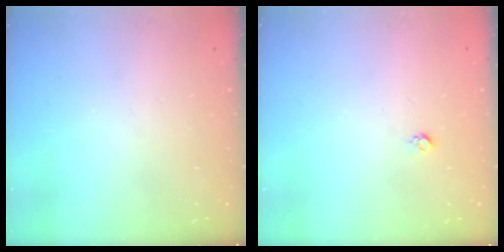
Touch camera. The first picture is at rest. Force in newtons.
{"total": 3.0, "press": 2.9, "slide": 0.4}